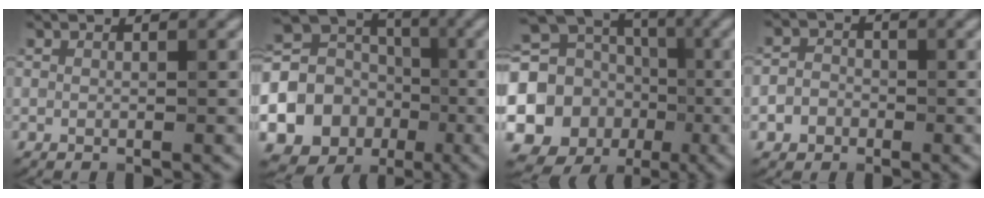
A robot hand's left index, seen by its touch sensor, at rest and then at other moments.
{"total": 15.7, "force": [-3.9, 14.4, 4.9], "torque": [-0.119, -0.007, -0.091]}
{"total": 15.5, "force": [-1.8, 14.2, 5.8], "torque": [-0.123, -0.005, -0.054]}
{"total": 2.5, "force": [-1.0, 2.2, 0.7], "torque": [0.011, 0.001, -0.026]}